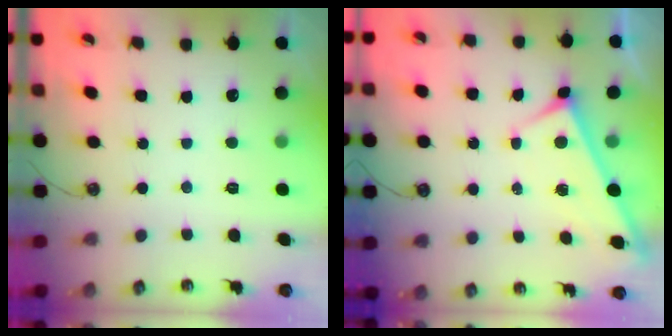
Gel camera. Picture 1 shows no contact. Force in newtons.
{"total": 3.0, "press": 2.9, "slide": 0.3}